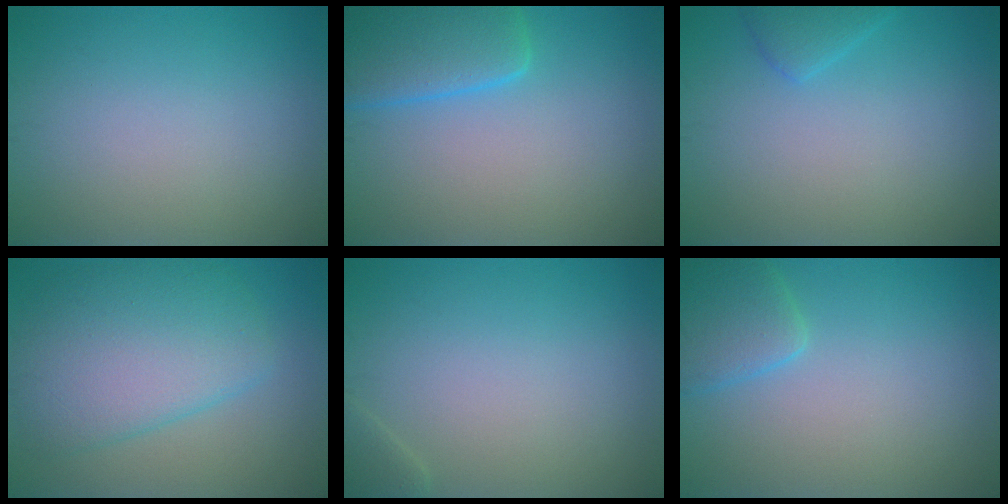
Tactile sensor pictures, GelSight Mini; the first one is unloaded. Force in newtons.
{"total": 5.7, "press": 5.7, "slide": 0.5}
{"total": 1.7, "press": 1.7, "slide": 0.1}
{"total": 7.4, "press": 7.4, "slide": 0.3}
{"total": 1.1, "press": 1.1, "slide": 0.1}
{"total": 2.9, "press": 2.9, "slide": 0.2}